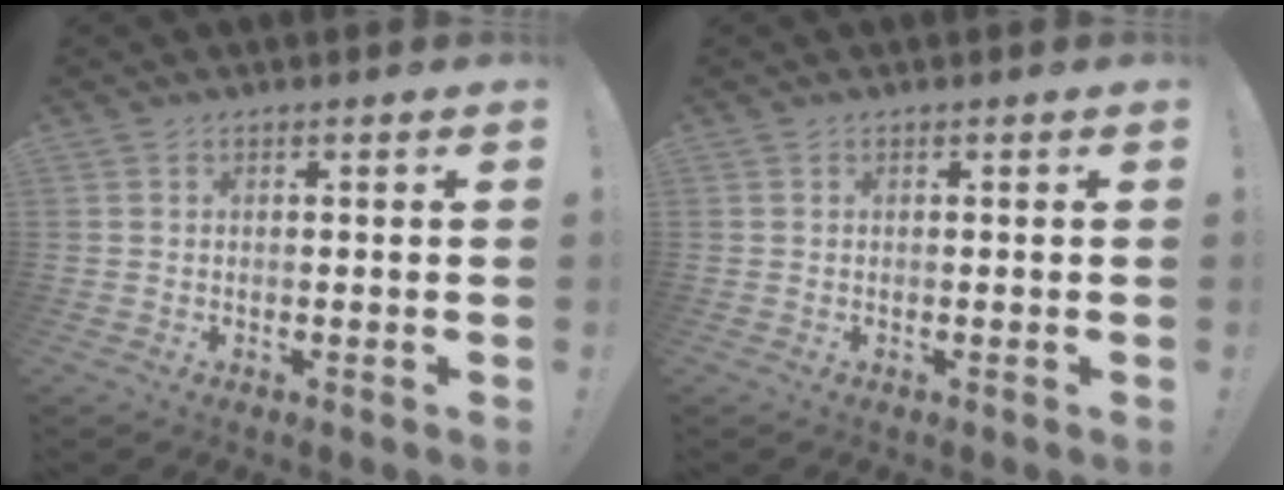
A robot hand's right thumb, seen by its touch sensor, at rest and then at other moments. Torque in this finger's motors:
{"motor_torque": [-0.11, 0.02, 0.13, -0.02, 0.00]}